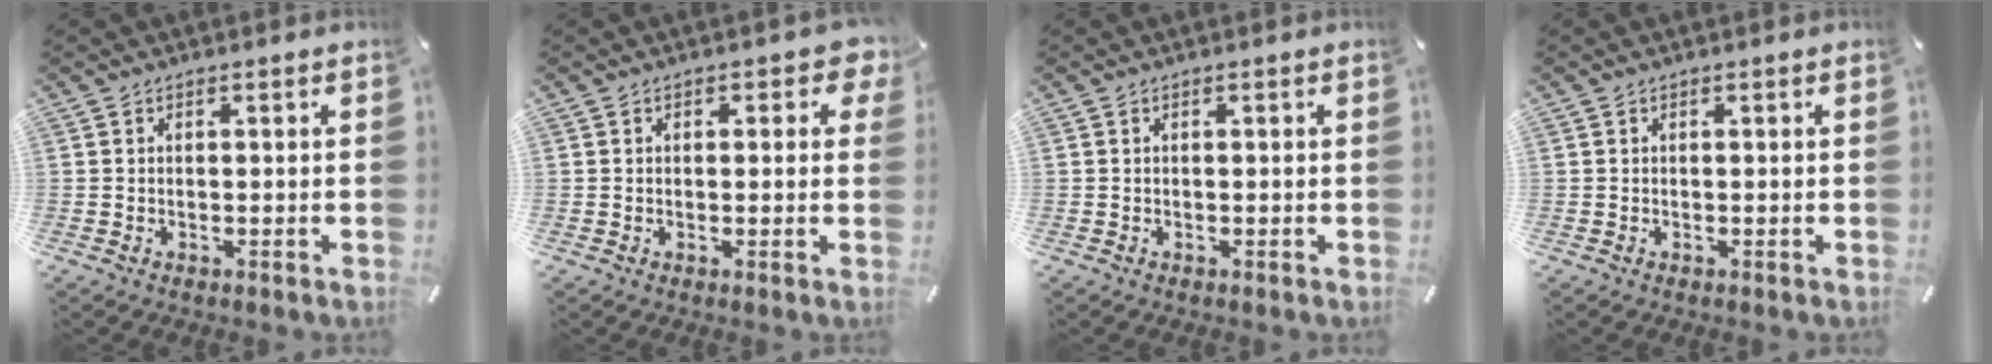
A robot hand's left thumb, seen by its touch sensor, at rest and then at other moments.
{"total": 3.0, "force": [0.9, 2.0, 2.0], "torque": [-0.015, 0.003, 0.010]}
{"total": 0.0}
{"total": 0.0}